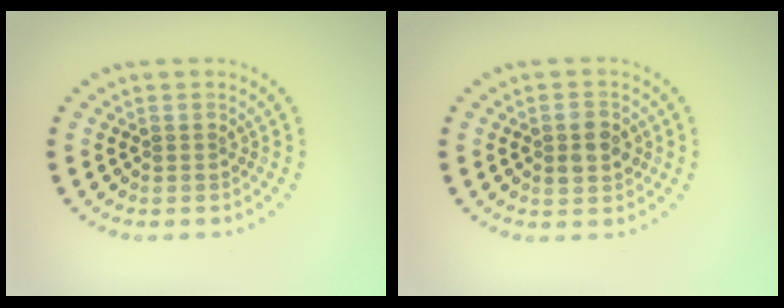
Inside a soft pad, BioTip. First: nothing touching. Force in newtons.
{"total": 2.6, "press": 2.6, "slide": 0.1}